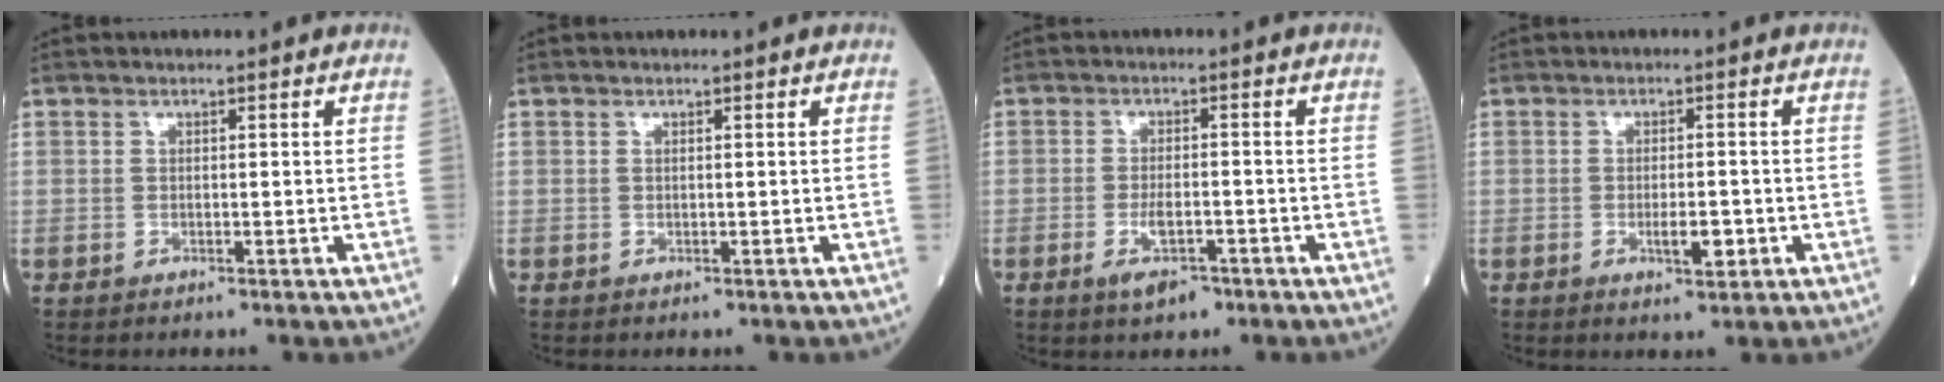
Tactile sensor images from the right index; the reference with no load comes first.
{"total": 0.0}
{"total": 3.9, "force": [-2.1, 1.4, 2.9], "torque": [-0.057, -0.001, -0.031]}
{"total": 3.3, "force": [-1.1, 0.9, 3.0], "torque": [-0.049, 0.000, -0.013]}